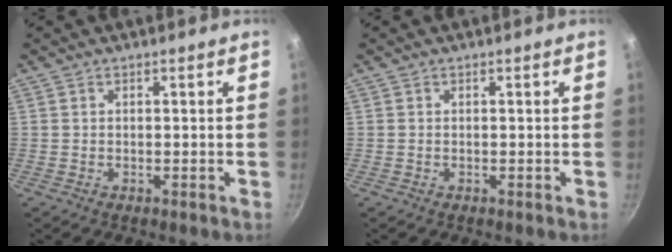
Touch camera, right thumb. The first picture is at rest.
{"total": 0.0}